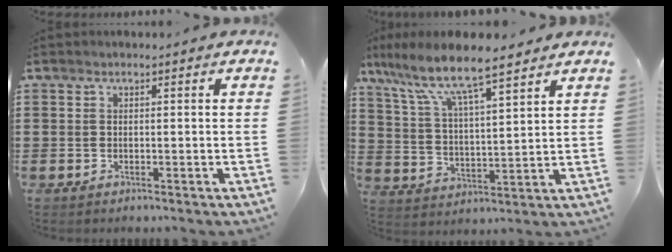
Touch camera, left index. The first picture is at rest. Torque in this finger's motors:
{"motor_torque": [2.14, 0.00, 0.47, 0.21]}